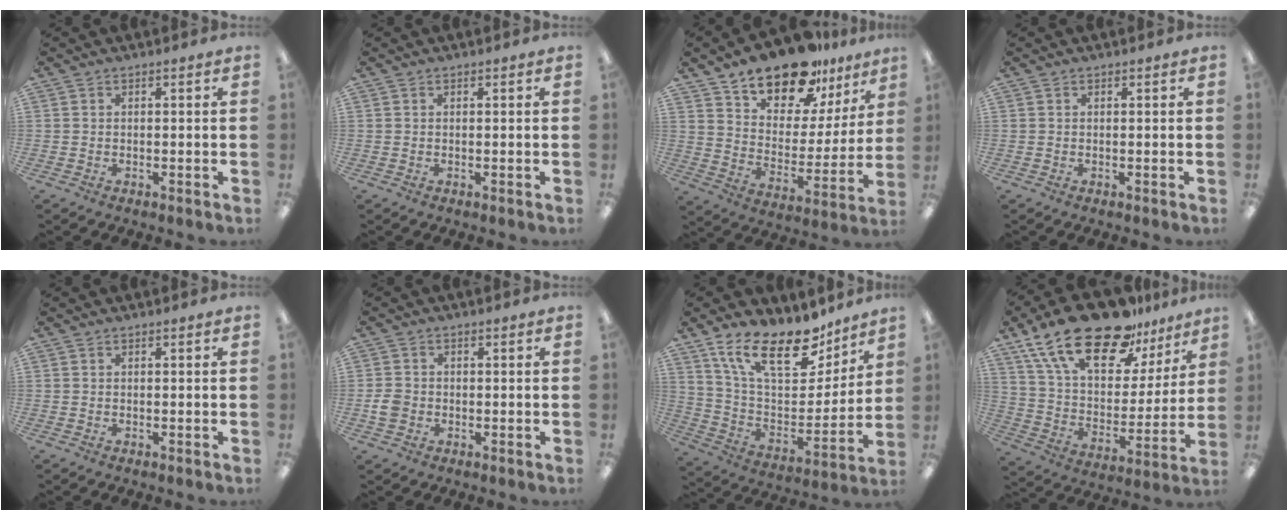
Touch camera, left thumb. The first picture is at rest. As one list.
[{"total": 0.0}, {"total": 17.1, "force": [14.4, 7.2, 5.5], "torque": [-0.102, -0.109, 0.259]}, {"total": 0.0}, {"total": 0.0}, {"total": 3.6, "force": [-0.6, 3.0, 1.8], "torque": [-0.035, 0.005, -0.012]}, {"total": 21.0, "force": [14.9, 8.8, 11.9], "torque": [-0.211, -0.087, 0.264]}, {"total": 23.5, "force": [16.7, 10.1, 13.0], "torque": [-0.243, -0.108, 0.294]}]